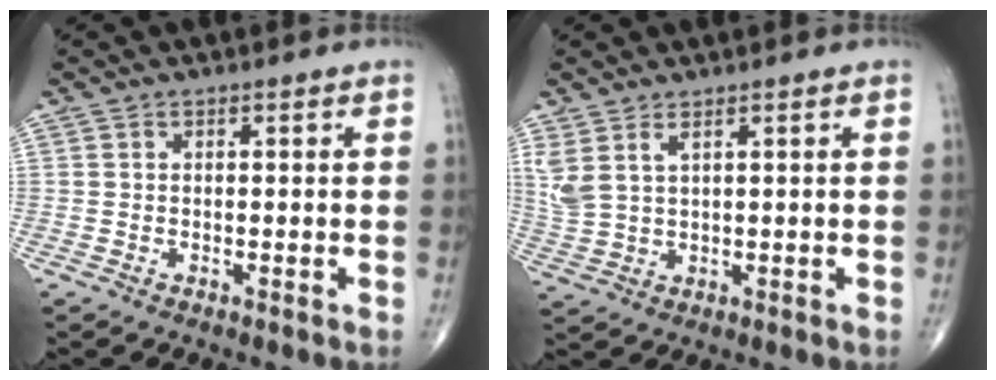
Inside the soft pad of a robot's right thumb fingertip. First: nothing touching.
{"total": 4.9, "force": [2.6, 1.8, 3.8], "torque": [-0.100, -0.007, 0.065]}